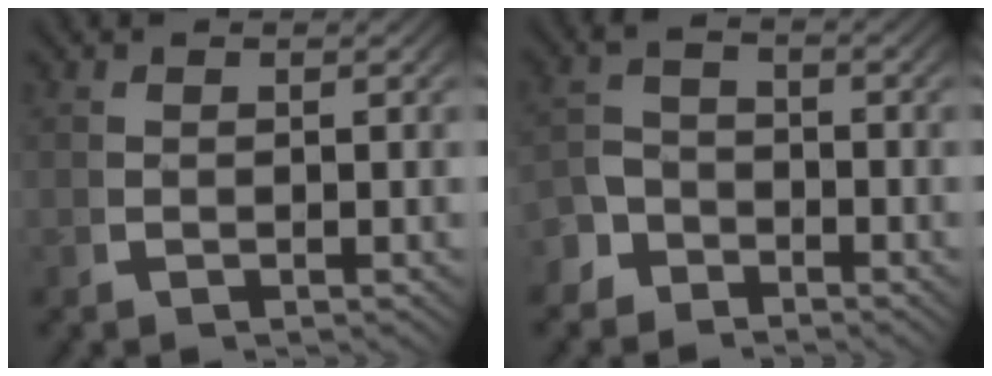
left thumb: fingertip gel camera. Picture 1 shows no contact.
{"total": 3.3, "force": [-2.5, 2.1, 0.8], "torque": [-0.019, -0.014, -0.044]}